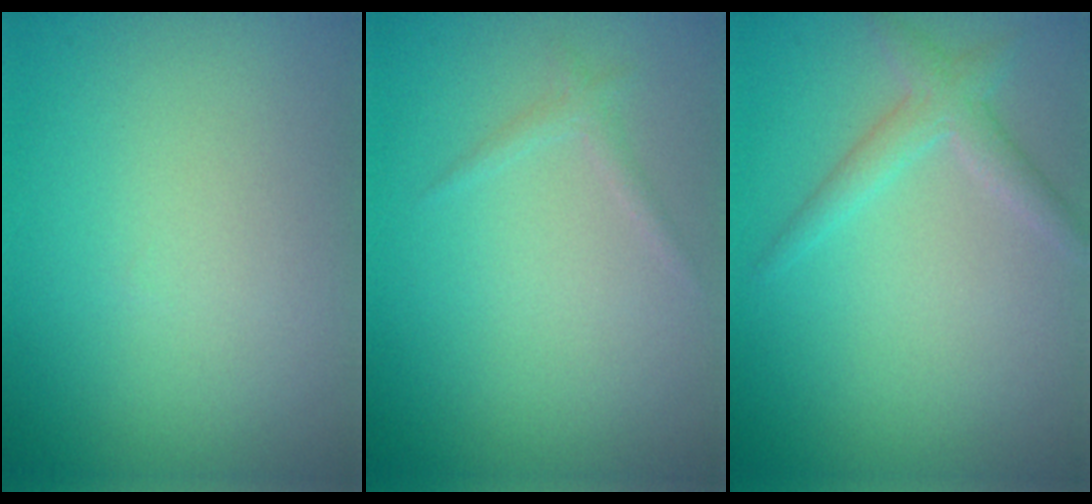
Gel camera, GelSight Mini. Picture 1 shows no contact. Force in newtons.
{"total": 0.9, "press": 0.9, "slide": 0.1}
{"total": 2.2, "press": 2.1, "slide": 0.1}